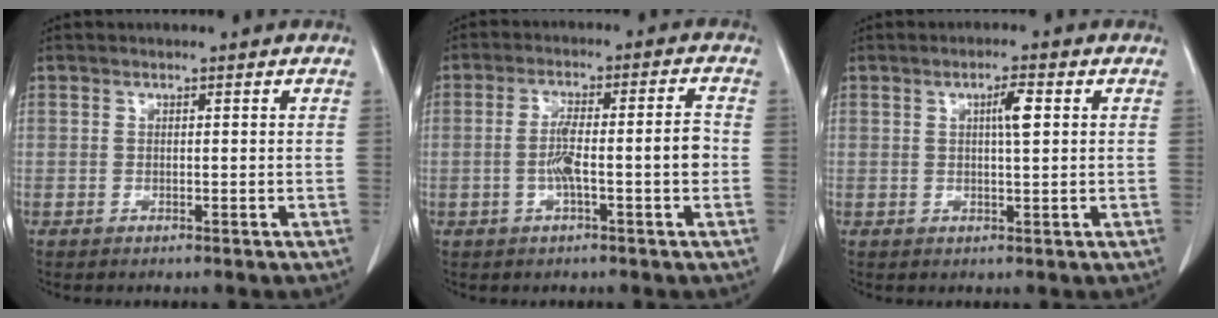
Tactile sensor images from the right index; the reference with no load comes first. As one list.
[{"total": 7.5, "force": [-1.5, 0.6, 7.3], "torque": [-0.129, 0.020, -0.025]}, {"total": 3.3, "force": [0.9, 0.4, 3.1], "torque": [-0.050, 0.002, 0.013]}]